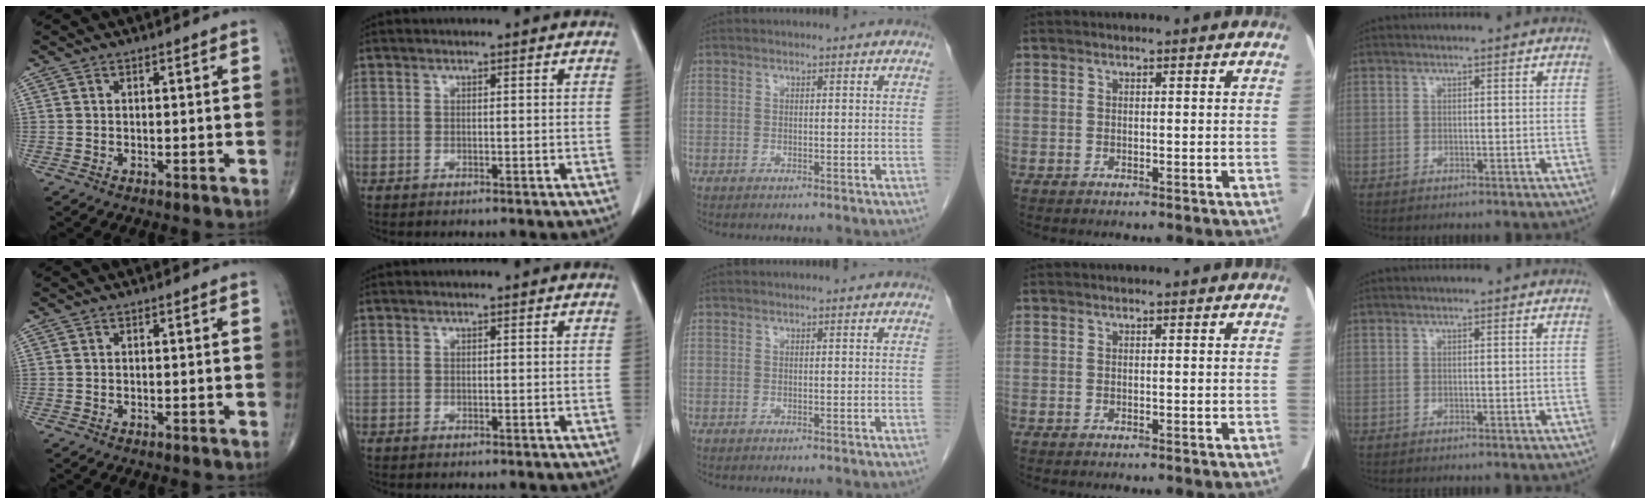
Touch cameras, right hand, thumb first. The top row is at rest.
{}